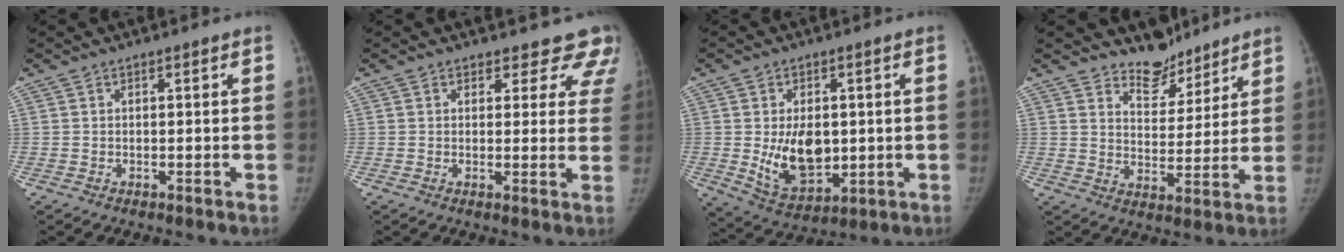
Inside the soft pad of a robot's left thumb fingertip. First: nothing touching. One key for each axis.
{"total": 9.4, "fx": 8.1, "fy": 4.5, "fz": 1.0, "tx": 0.052, "ty": -0.036, "tz": 0.060}
{"total": 11.7, "fx": -0.1, "fy": 7.5, "fz": 9.0, "tx": -0.118, "ty": -0.016, "tz": 0.017}
{"total": 7.7, "fx": 6.7, "fy": 3.8, "fz": 1.0, "tx": 0.021, "ty": -0.057, "tz": 0.119}